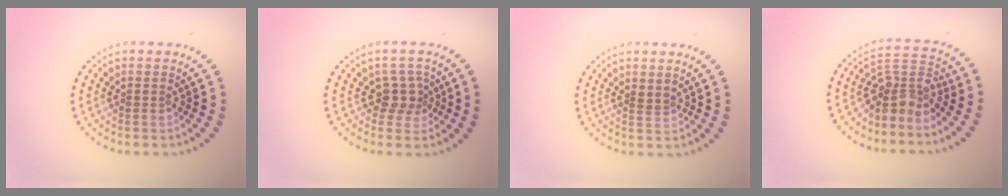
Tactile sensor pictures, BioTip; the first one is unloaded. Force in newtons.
{"total": 2.2, "press": 1.8, "slide": 1.3}
{"total": 0.6, "press": 0.4, "slide": 0.5}
{"total": 3.8, "press": 2.8, "slide": 2.5}